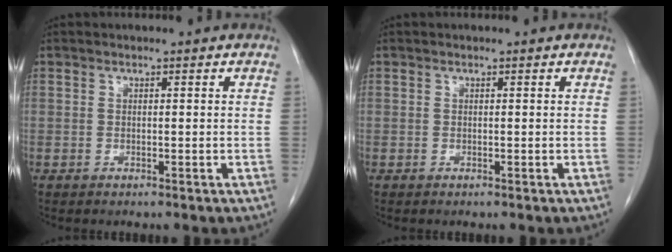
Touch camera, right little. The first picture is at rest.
{"total": 0.0}